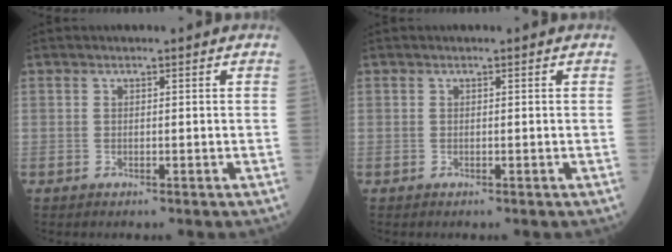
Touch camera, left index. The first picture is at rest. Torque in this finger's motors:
{"motor_torque": [-0.02, 0.02, 0.00, 0.00]}